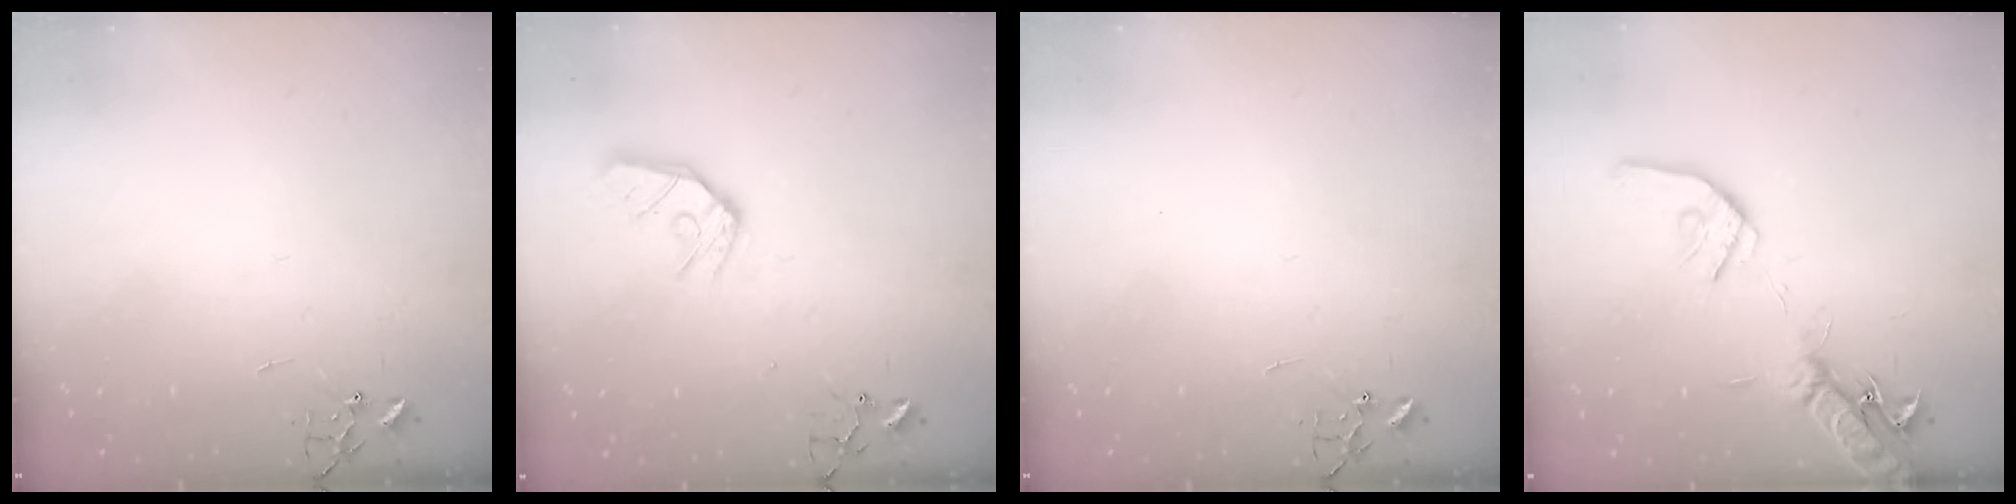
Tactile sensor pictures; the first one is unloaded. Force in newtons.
{"total": 11.0, "press": 11.0, "slide": 1.3}
{"total": 0.0}
{"total": 16.5, "press": 16.2, "slide": 2.9}